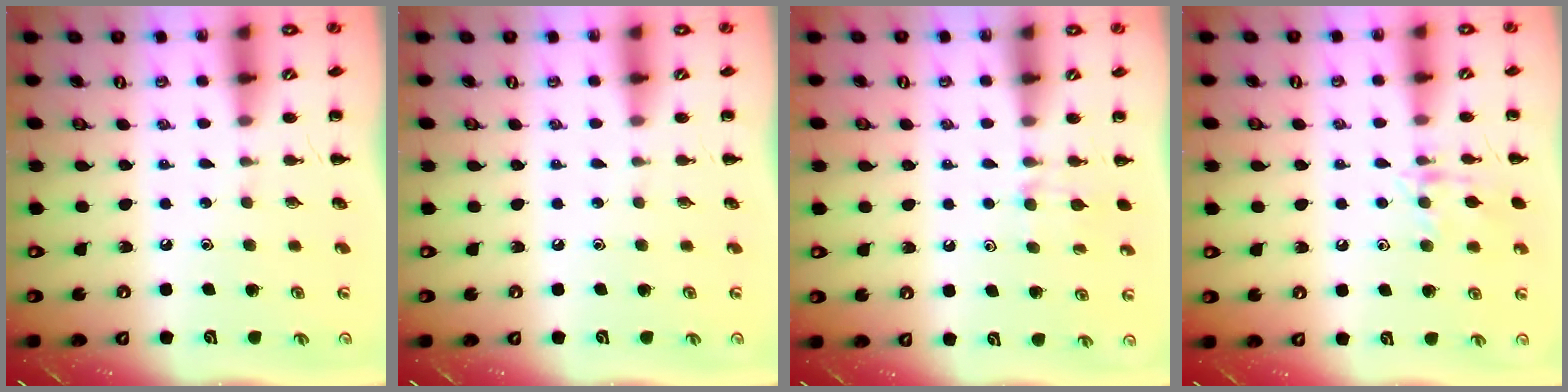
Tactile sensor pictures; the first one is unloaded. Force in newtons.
{"total": 0.0}
{"total": 6.3, "press": 6.0, "slide": 1.9}
{"total": 9.9, "press": 9.9, "slide": 0.8}